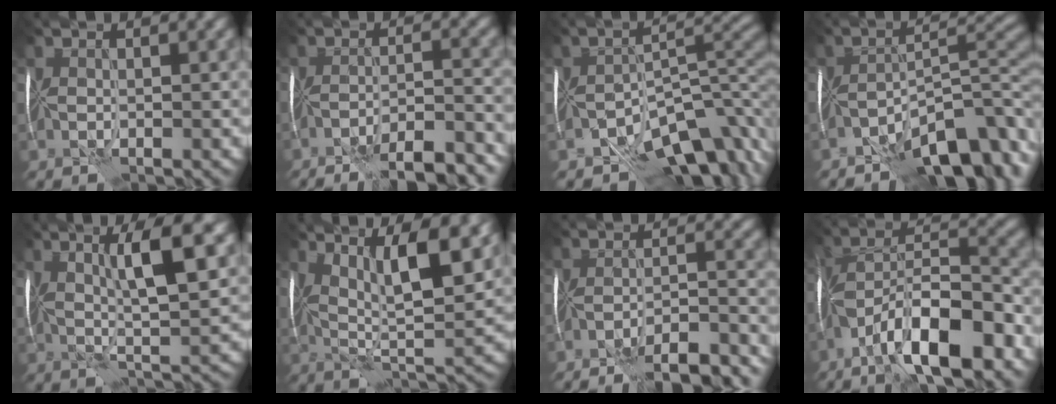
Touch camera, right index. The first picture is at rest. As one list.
[{"total": 8.9, "force": [-7.4, 1.5, 4.7], "torque": [-0.059, -0.002, -0.097]}, {"total": 9.8, "force": [-6.9, 4.1, 5.6], "torque": [-0.051, -0.003, -0.119]}, {"total": 8.2, "force": [-5.5, 2.1, 5.7], "torque": [-0.074, 0.015, -0.105]}, {"total": 7.2, "force": [2.5, 1.0, 6.7], "torque": [-0.109, 0.006, 0.037]}, {"total": 9.9, "force": [4.3, 2.4, 8.6], "torque": [-0.134, 0.007, 0.062]}, {"total": 10.1, "force": [-8.8, 2.0, 4.6], "torque": [-0.052, 0.003, -0.105]}, {"total": 11.2, "force": [-6.4, 3.1, 8.6], "torque": [-0.144, 0.019, -0.115]}]